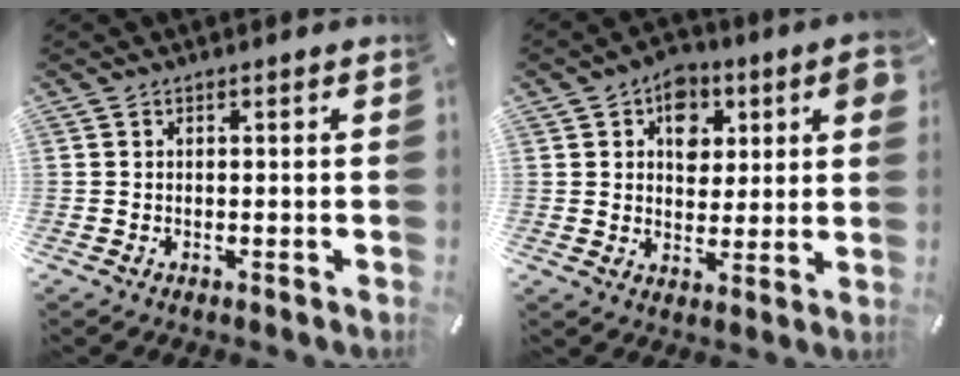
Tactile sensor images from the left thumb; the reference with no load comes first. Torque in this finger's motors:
{"motor_torque": [2.21, 2.14, 1.30, -1.21, 0.07]}